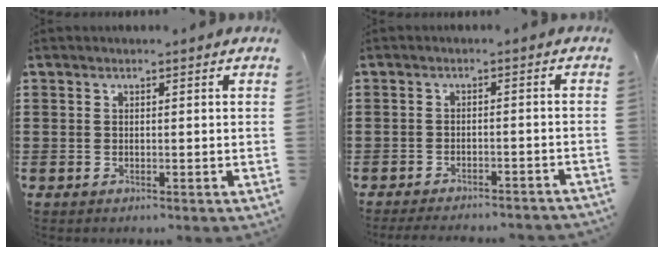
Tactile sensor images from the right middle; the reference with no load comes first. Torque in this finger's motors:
{"motor_torque": [2.14, 0.00, 0.13, 0.10]}